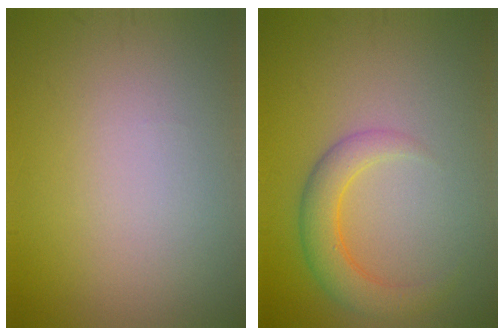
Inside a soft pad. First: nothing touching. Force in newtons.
{"total": 3.7, "press": 3.7, "slide": 0.2}